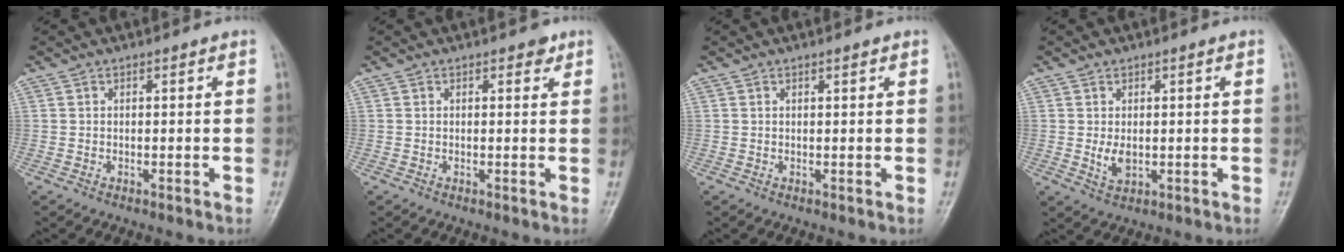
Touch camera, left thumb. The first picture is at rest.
{"total": 1.3, "force": [0.8, 0.8, 0.7], "torque": [0.003, -0.003, 0.006]}
{"total": 0.6, "force": [0.4, 0.1, 0.4], "torque": [-0.006, -0.001, 0.007]}
{"total": 3.1, "force": [0.0, 2.0, 2.3], "torque": [-0.033, -0.009, 0.004]}